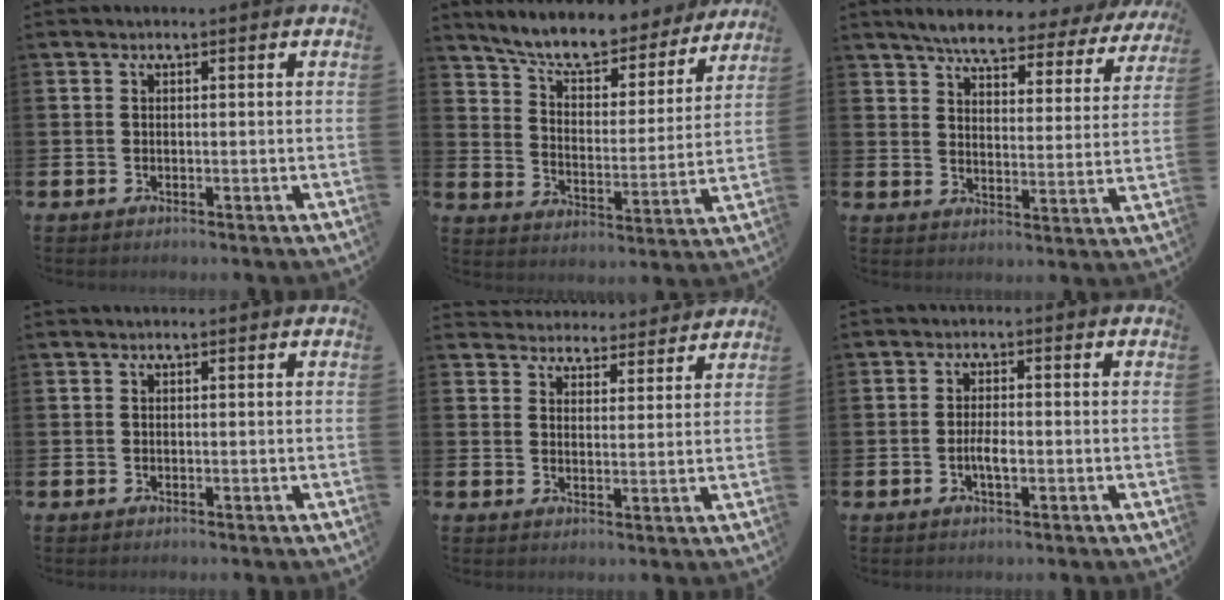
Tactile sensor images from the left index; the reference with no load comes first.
{"total": 8.5, "force": [7.8, 2.0, 2.7], "torque": [-0.075, -0.058, 0.133]}
{"total": 6.0, "force": [5.5, 0.7, 2.1], "torque": [-0.059, -0.035, 0.091]}
{"total": 0.0}
{"total": 4.1, "force": [4.0, 0.8, -0.4], "torque": [-0.007, -0.029, 0.072]}
{"total": 2.4, "force": [-0.6, 0.8, 2.1], "torque": [-0.040, 0.003, -0.013]}